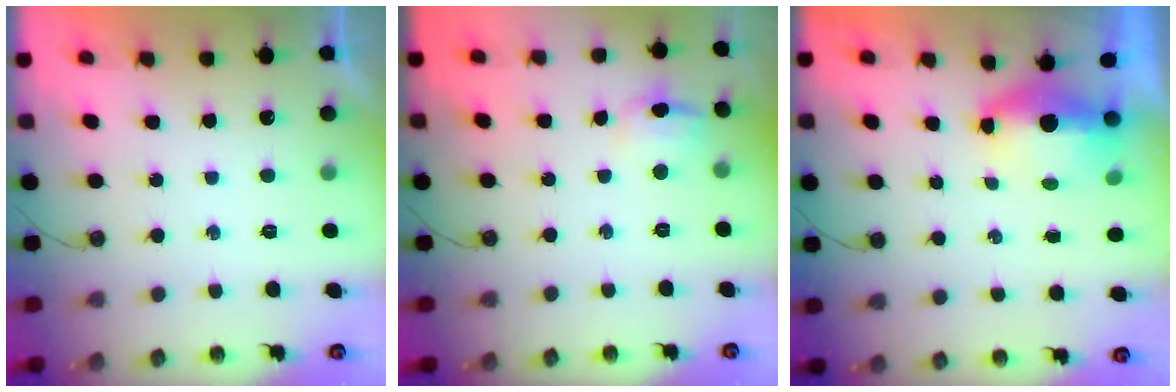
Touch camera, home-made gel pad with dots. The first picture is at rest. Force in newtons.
{"total": 7.7, "press": 7.6, "slide": 1.2}
{"total": 6.0, "press": 5.8, "slide": 1.2}